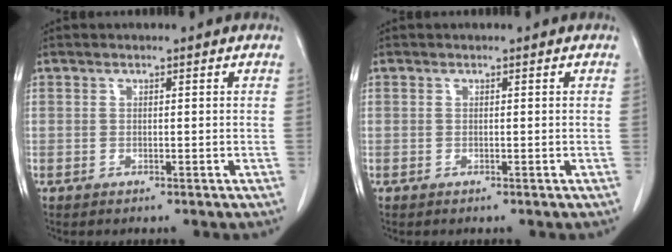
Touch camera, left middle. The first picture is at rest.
{"total": 0.0}